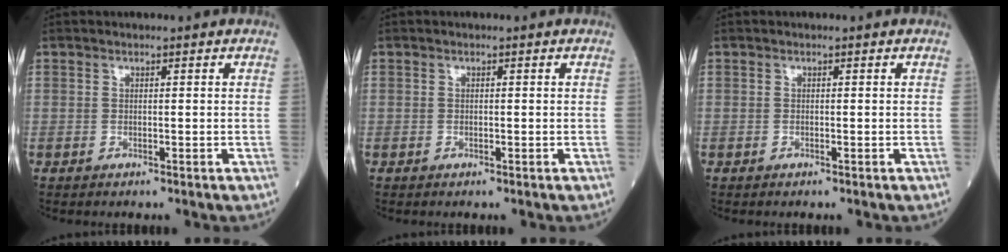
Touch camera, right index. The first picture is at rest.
{"total": 0.0}
{"total": 0.0}